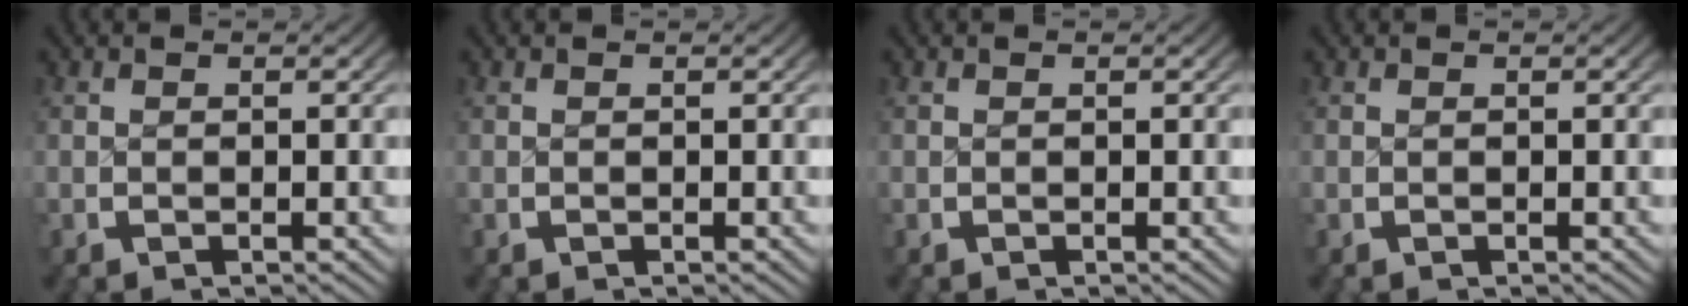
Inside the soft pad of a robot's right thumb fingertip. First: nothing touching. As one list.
[{"total": 0.0}, {"total": 0.0}, {"total": 0.0}]